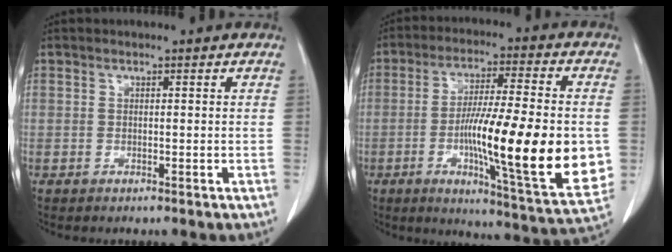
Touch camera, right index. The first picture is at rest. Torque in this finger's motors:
{"motor_torque": [2.14, 0.00, 0.56, 0.14]}